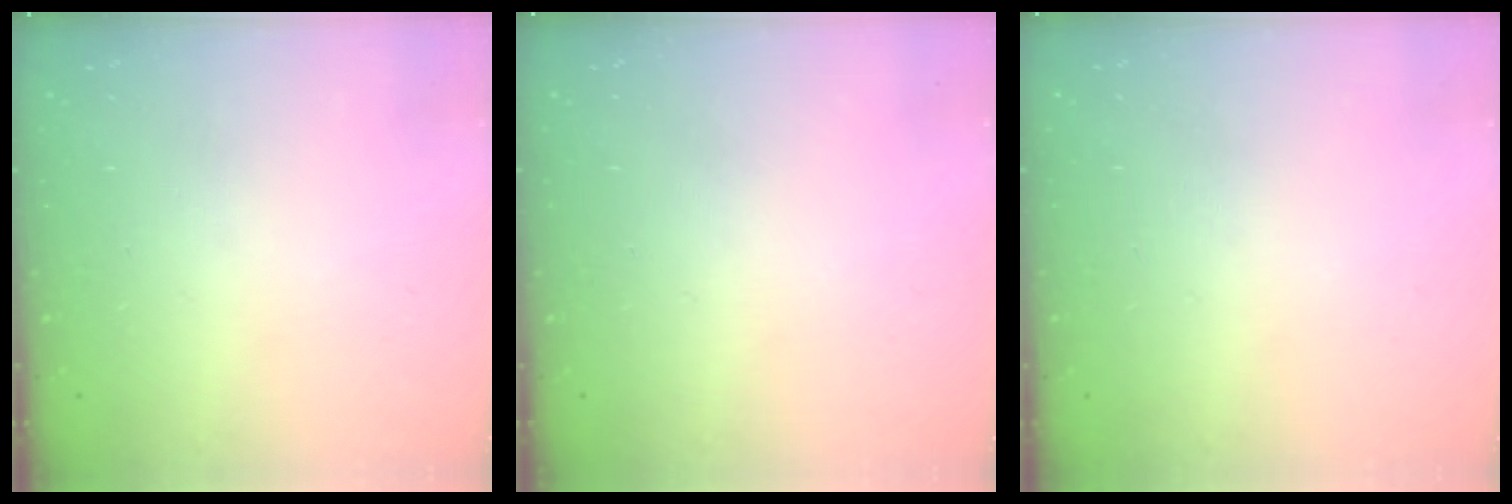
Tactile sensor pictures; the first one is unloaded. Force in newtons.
{"total": 0.0}
{"total": 0.0}